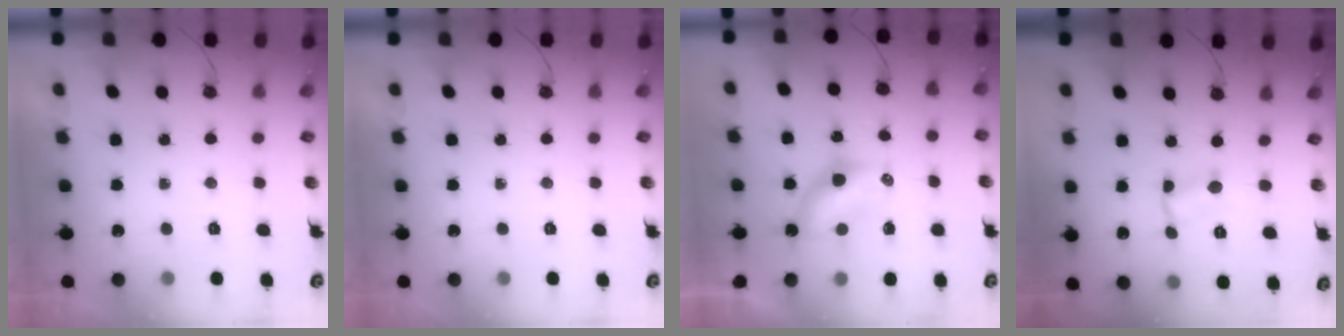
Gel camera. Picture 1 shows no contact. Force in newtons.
{"total": 0.0}
{"total": 6.5, "press": 6.5, "slide": 0.1}
{"total": 1.4, "press": 1.3, "slide": 0.4}